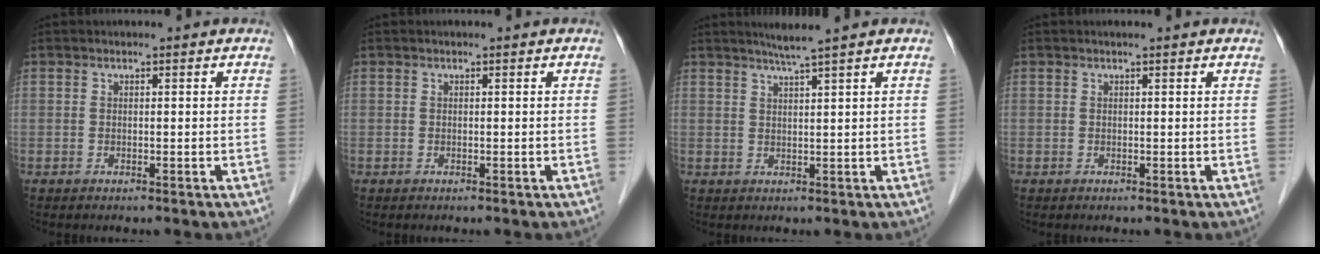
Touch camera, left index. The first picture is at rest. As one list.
[{"total": 0.0}, {"total": 3.1, "force": [2.4, -1.1, 1.6], "torque": [-0.030, -0.007, 0.047]}, {"total": 1.1, "force": [1.0, 0.0, 0.5], "torque": [-0.011, 0.012, 0.013]}]